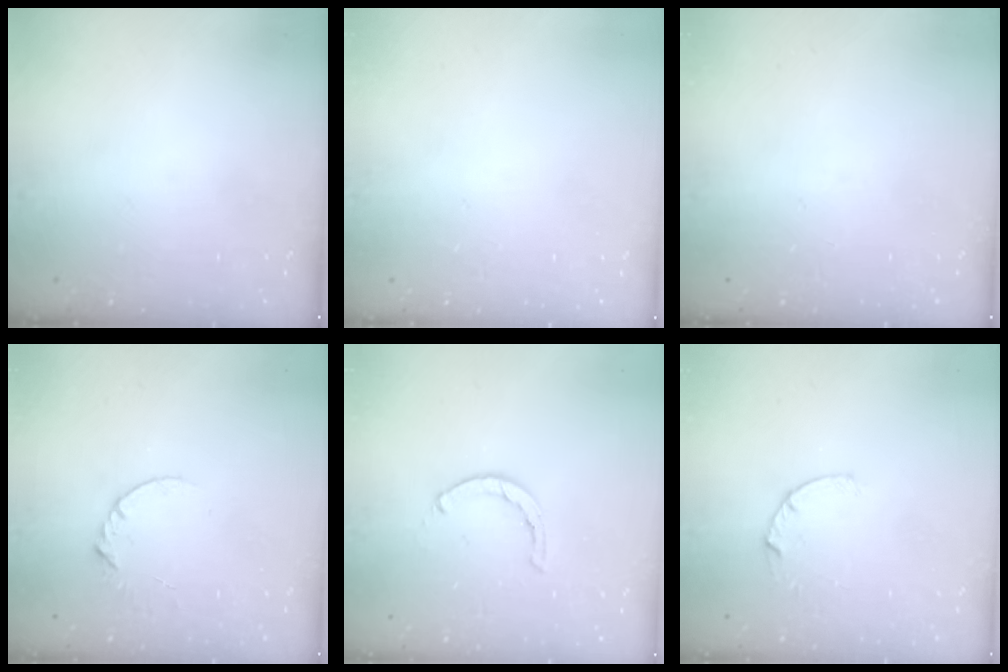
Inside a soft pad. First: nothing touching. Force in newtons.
{"total": 2.6, "press": 2.6, "slide": 0.2}
{"total": 0.0}
{"total": 4.6, "press": 4.6, "slide": 0.5}
{"total": 1.2, "press": 1.2, "slide": 0.2}
{"total": 4.5, "press": 4.4, "slide": 0.5}